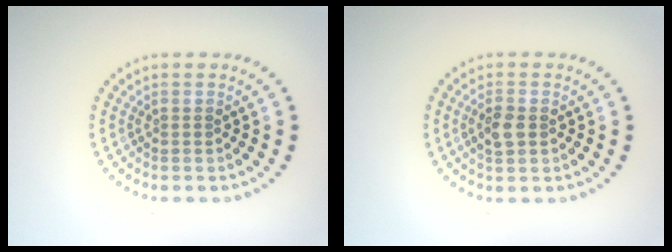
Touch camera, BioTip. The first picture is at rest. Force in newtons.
{"total": 1.9, "press": 1.9, "slide": 0.3}